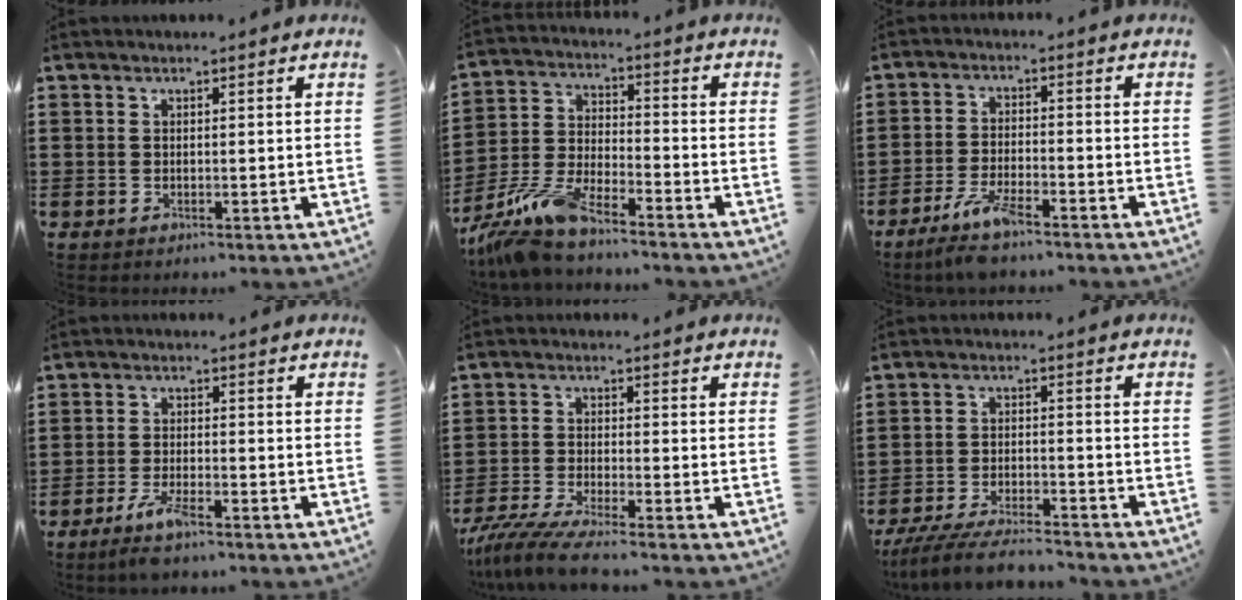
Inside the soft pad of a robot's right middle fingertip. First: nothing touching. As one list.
[{"total": 9.1, "force": [-8.0, 0.9, 4.1], "torque": [-0.104, -0.005, -0.162]}, {"total": 6.0, "force": [-4.5, 1.0, 3.7], "torque": [-0.086, -0.011, -0.088]}, {"total": 4.4, "force": [-3.2, 0.7, 3.0], "torque": [-0.075, -0.011, -0.065]}, {"total": 5.7, "force": [-5.2, -0.1, 2.5], "torque": [-0.069, -0.024, -0.103]}, {"total": 6.7, "force": [-6.2, 0.6, 2.3], "torque": [-0.051, -0.004, -0.120]}]